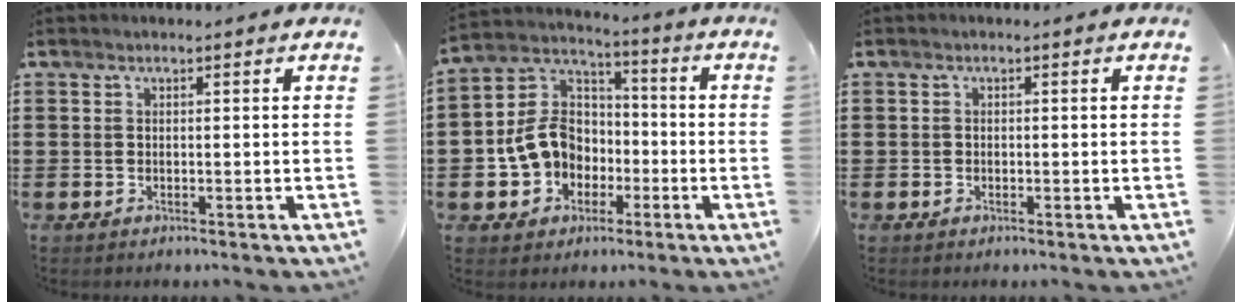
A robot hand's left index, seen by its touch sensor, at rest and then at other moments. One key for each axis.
{"total": 10.1, "fx": -2.5, "fy": 8.6, "fz": 4.5, "tx": -0.137, "ty": 0.014, "tz": -0.051}
{"total": 0.6, "fx": -0.3, "fy": 0.4, "fz": 0.2, "tx": -0.005, "ty": 0.001, "tz": -0.006}